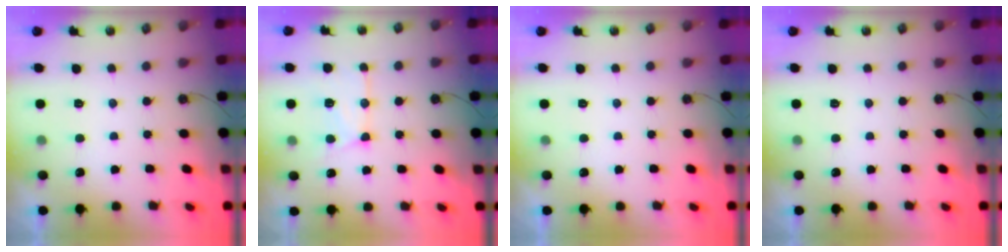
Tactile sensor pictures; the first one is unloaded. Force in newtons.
{"total": 13.9, "press": 13.8, "slide": 1.3}
{"total": 0.0}
{"total": 0.0}